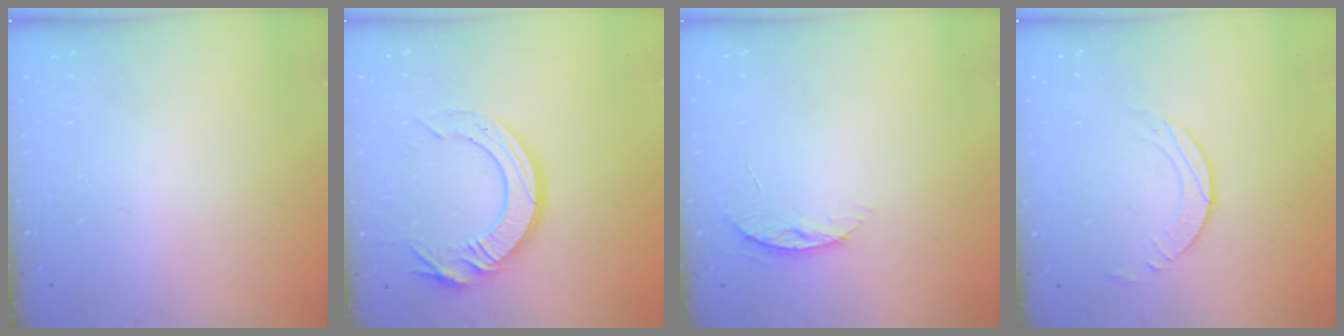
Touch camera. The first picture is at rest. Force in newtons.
{"total": 14.2, "press": 14.1, "slide": 1.5}
{"total": 5.8, "press": 5.8, "slide": 0.6}
{"total": 2.7, "press": 2.7, "slide": 0.2}